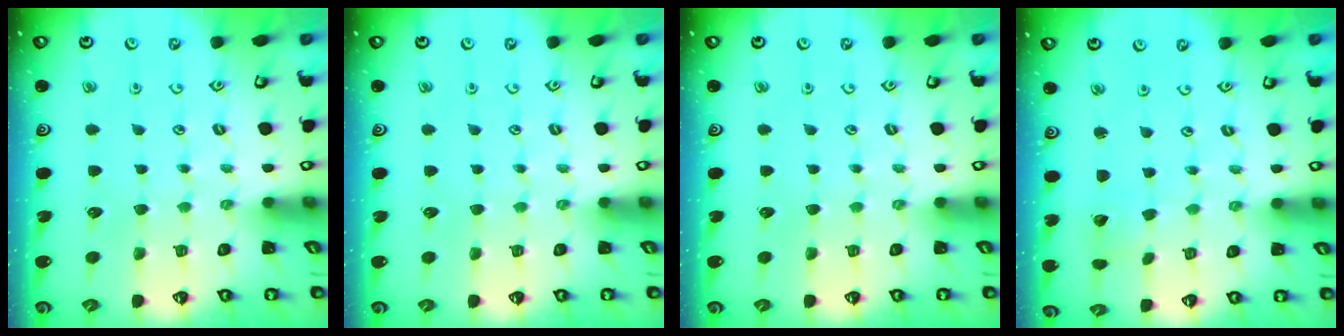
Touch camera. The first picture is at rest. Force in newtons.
{"total": 0.0}
{"total": 0.0}
{"total": 2.3, "press": 2.3, "slide": 0.1}